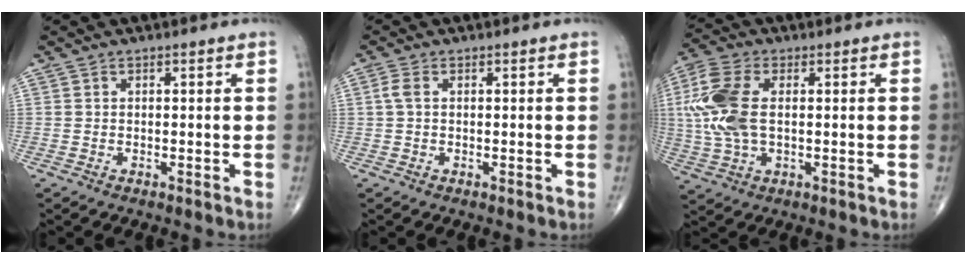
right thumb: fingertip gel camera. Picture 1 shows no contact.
{"total": 1.9, "force": [0.3, 1.0, 1.5], "torque": [-0.040, 0.009, 0.007]}
{"total": 12.0, "force": [1.1, 6.7, 9.9], "torque": [-0.241, 0.010, 0.022]}